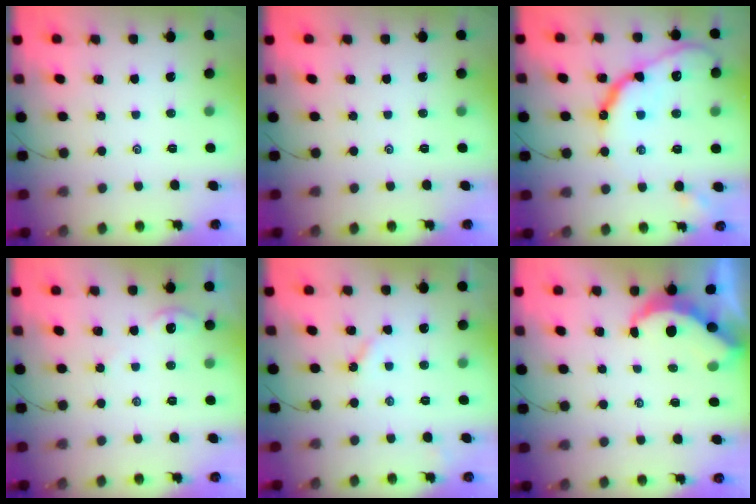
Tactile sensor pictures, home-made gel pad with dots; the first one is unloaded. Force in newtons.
{"total": 0.0}
{"total": 16.3, "press": 16.3, "slide": 1.3}
{"total": 1.3, "press": 1.2, "slide": 0.4}
{"total": 2.8, "press": 2.7, "slide": 0.3}
{"total": 4.8, "press": 4.7, "slide": 0.5}